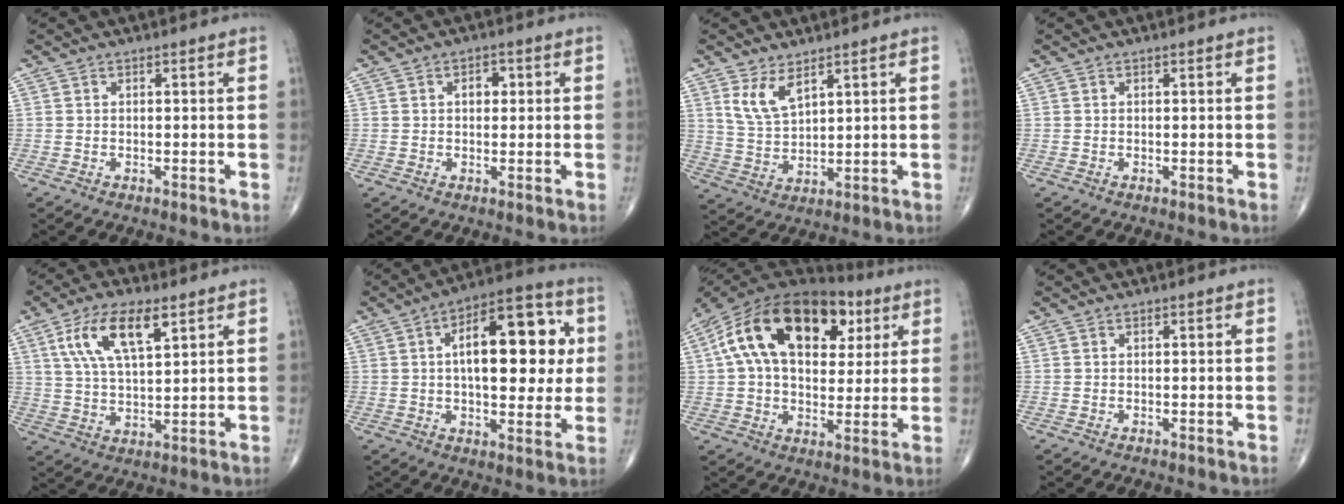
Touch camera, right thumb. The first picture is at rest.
{"total": 2.6, "force": [0.6, 1.8, 1.8], "torque": [-0.015, 0.003, 0.005]}
{"total": 6.2, "force": [3.7, 2.8, 4.2], "torque": [-0.076, -0.026, 0.081]}
{"total": 0.0}
{"total": 11.8, "force": [5.4, 4.7, 9.4], "torque": [-0.175, -0.011, 0.104]}
{"total": 19.6, "force": [3.3, 9.1, 17.0], "torque": [-0.213, 0.014, 0.041]}
{"total": 24.8, "force": [8.2, 14.7, 18.2], "torque": [-0.303, 0.029, 0.130]}
{"total": 0.0}